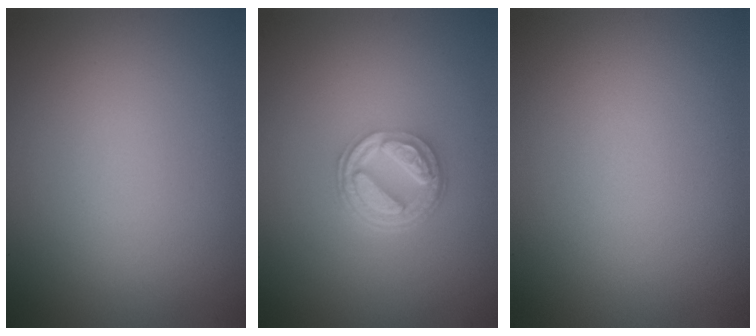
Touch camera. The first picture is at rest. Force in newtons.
{"total": 5.2, "press": 3.7, "slide": 3.6}
{"total": 0.0}